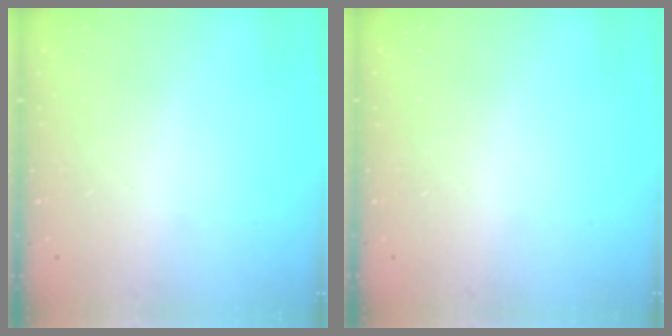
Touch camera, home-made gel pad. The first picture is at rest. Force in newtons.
{"total": 0.0}